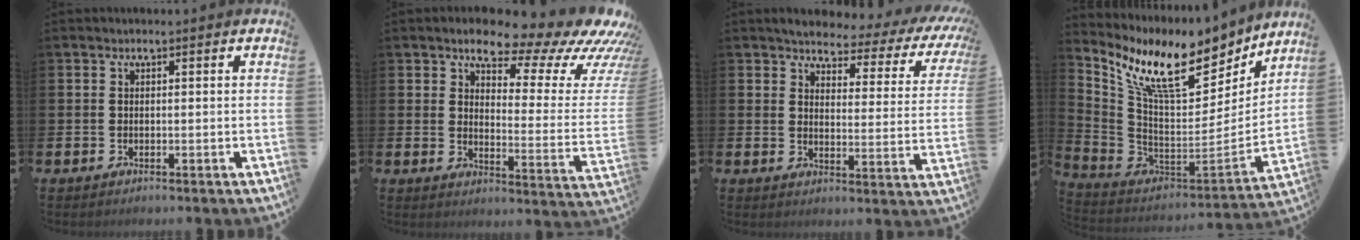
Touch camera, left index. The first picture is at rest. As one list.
[{"total": 10.3, "force": [8.4, 3.4, 4.9], "torque": [-0.071, -0.078, 0.127]}, {"total": 3.5, "force": [3.0, 1.2, 1.2], "torque": [-0.036, -0.035, 0.042]}, {"total": 11.9, "force": [8.9, 4.4, 6.5], "torque": [-0.155, -0.062, 0.157]}]